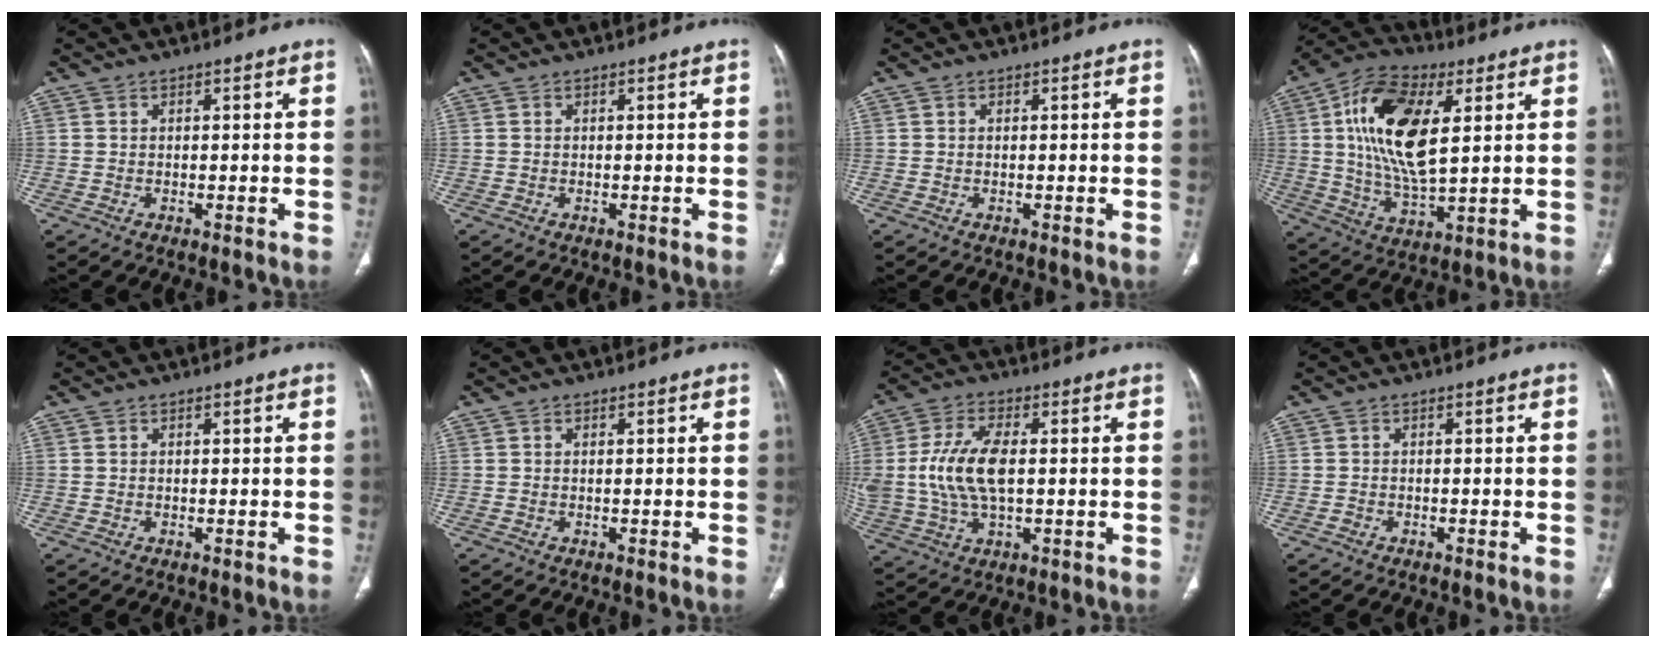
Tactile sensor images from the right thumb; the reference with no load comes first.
{"total": 0.0}
{"total": 0.0}
{"total": 18.4, "force": [4.6, 8.8, 15.6], "torque": [-0.285, -0.008, 0.079]}
{"total": 0.0}
{"total": 0.0}
{"total": 12.7, "force": [0.6, 6.5, 10.9], "torque": [-0.236, 0.007, 0.014]}
{"total": 0.7, "force": [-0.4, 0.5, 0.2], "torque": [-0.007, 0.002, -0.011]}